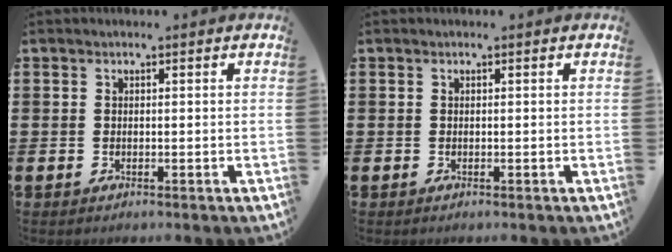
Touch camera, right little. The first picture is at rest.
{"total": 0.0}